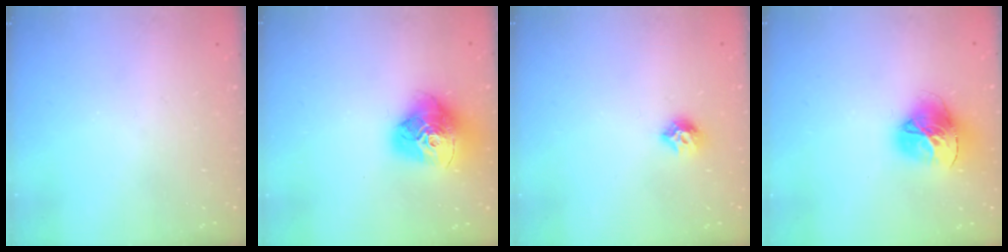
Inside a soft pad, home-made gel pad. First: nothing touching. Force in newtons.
{"total": 18.4, "press": 18.3, "slide": 2.0}
{"total": 8.2, "press": 8.2, "slide": 0.3}
{"total": 16.0, "press": 15.9, "slide": 1.7}